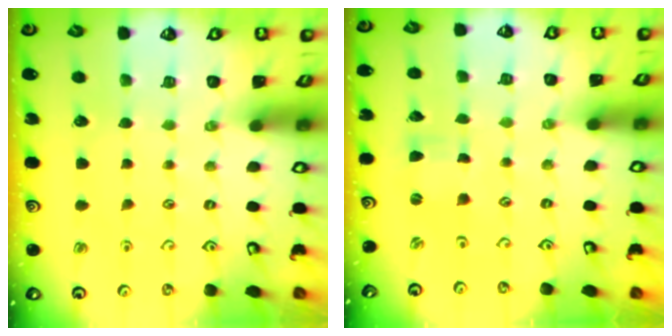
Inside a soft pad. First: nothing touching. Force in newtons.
{"total": 0.0}